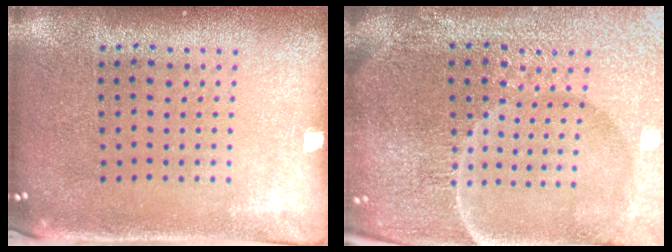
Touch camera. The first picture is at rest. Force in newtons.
{"total": 6.3, "press": 5.7, "slide": 2.7}